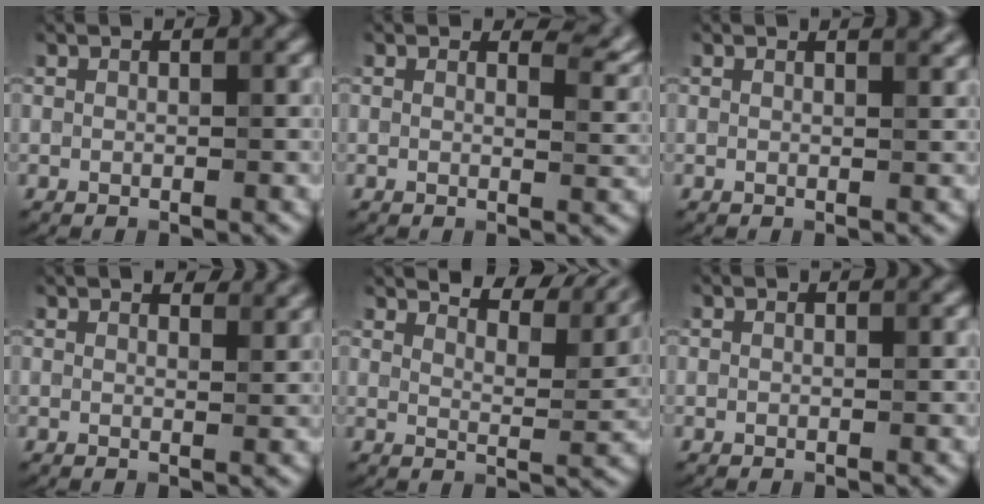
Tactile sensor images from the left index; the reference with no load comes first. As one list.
[{"total": 2.7, "force": [1.8, 1.0, 1.8], "torque": [-0.021, -0.003, 0.027]}, {"total": 1.8, "force": [1.5, 0.5, 0.8], "torque": [-0.005, -0.001, 0.008]}, {"total": 2.8, "force": [2.4, 0.7, 1.2], "torque": [-0.015, 0.004, 0.028]}, {"total": 8.4, "force": [7.5, 1.6, 3.4], "torque": [-0.050, 0.014, 0.095]}, {"total": 0.0}]